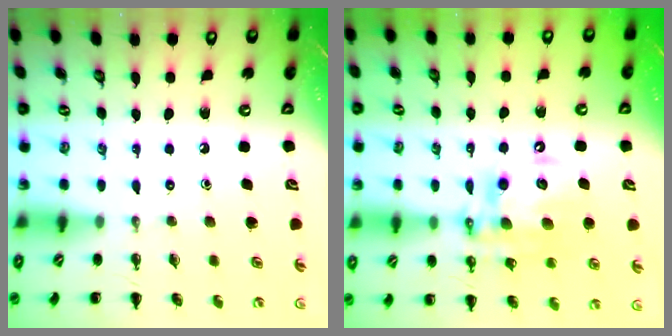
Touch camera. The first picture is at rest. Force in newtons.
{"total": 14.0, "press": 13.5, "slide": 3.5}